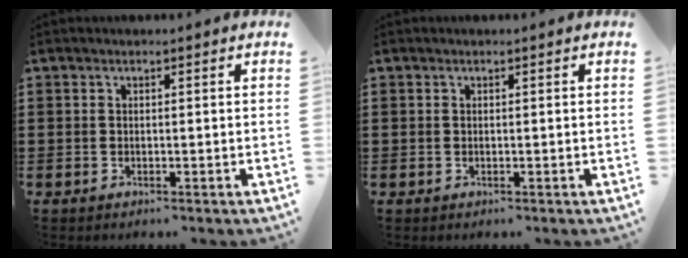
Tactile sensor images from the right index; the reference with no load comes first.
{"total": 0.0}